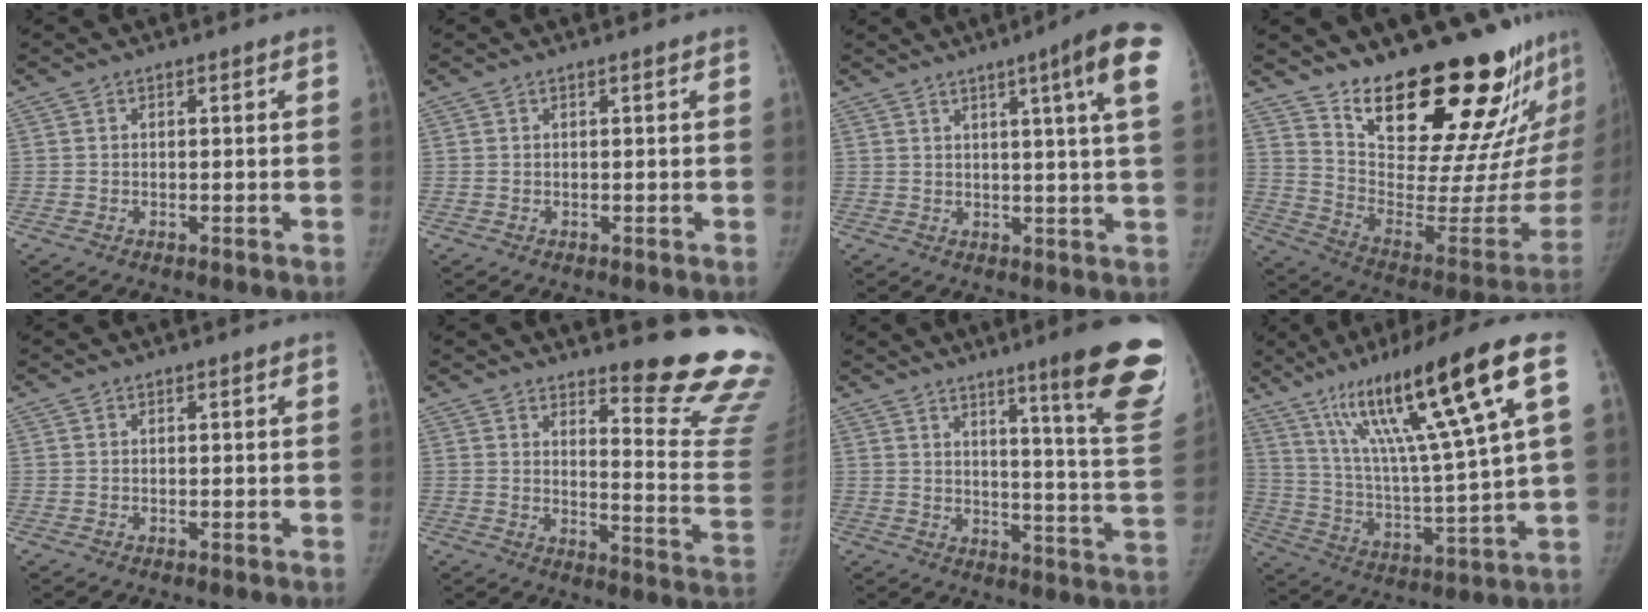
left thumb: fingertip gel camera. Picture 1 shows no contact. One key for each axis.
{"total": 0.0}
{"total": 10.7, "fx": 4.7, "fy": 0.1, "fz": 9.6, "tx": -0.122, "ty": -0.016, "tz": 0.048}
{"total": 29.2, "fx": 22.2, "fy": 8.7, "fz": 16.8, "tx": -0.218, "ty": -0.154, "tz": 0.331}
{"total": 0.0}
{"total": 17.1, "fx": 15.0, "fy": 1.8, "fz": 8.0, "tx": -0.073, "ty": -0.188, "tz": 0.177}
{"total": 18.8, "fx": 11.5, "fy": 1.2, "fz": 14.8, "tx": -0.161, "ty": -0.076, "tz": 0.151}
{"total": 22.9, "fx": 10.9, "fy": 2.5, "fz": 20.0, "tx": -0.338, "ty": -0.025, "tz": 0.187}